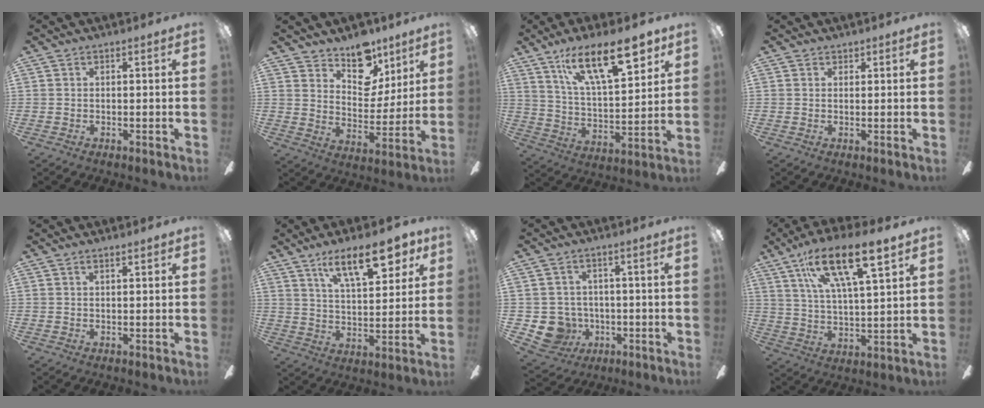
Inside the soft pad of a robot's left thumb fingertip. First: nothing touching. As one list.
[{"total": 12.7, "force": [9.3, 7.3, 4.6], "torque": [-0.063, -0.066, 0.173]}, {"total": 21.5, "force": [12.5, 8.4, 15.3], "torque": [-0.234, -0.058, 0.206]}, {"total": 0.9, "force": [0.8, 0.4, 0.0], "torque": [-0.001, -0.001, 0.017]}, {"total": 1.5, "force": [1.0, 0.3, 1.0], "torque": [-0.023, 0.001, 0.018]}, {"total": 16.7, "force": [10.0, 6.7, 11.6], "torque": [-0.167, -0.039, 0.162]}, {"total": 7.9, "force": [-1.7, 7.4, 2.2], "torque": [-0.075, 0.010, -0.026]}, {"total": 17.5, "force": [11.1, 4.8, 12.6], "torque": [-0.230, -0.046, 0.182]}]